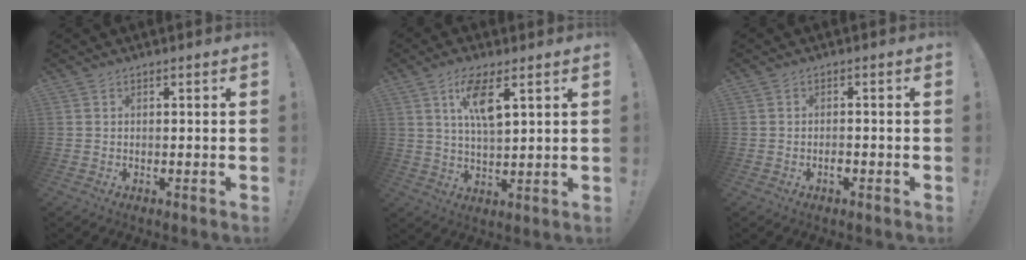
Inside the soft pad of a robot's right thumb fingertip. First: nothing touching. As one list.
[{"total": 9.5, "force": [4.4, 3.2, 7.9], "torque": [-0.142, -0.009, 0.074]}, {"total": 1.5, "force": [-0.8, 0.7, 1.1], "torque": [-0.016, 0.003, -0.015]}]